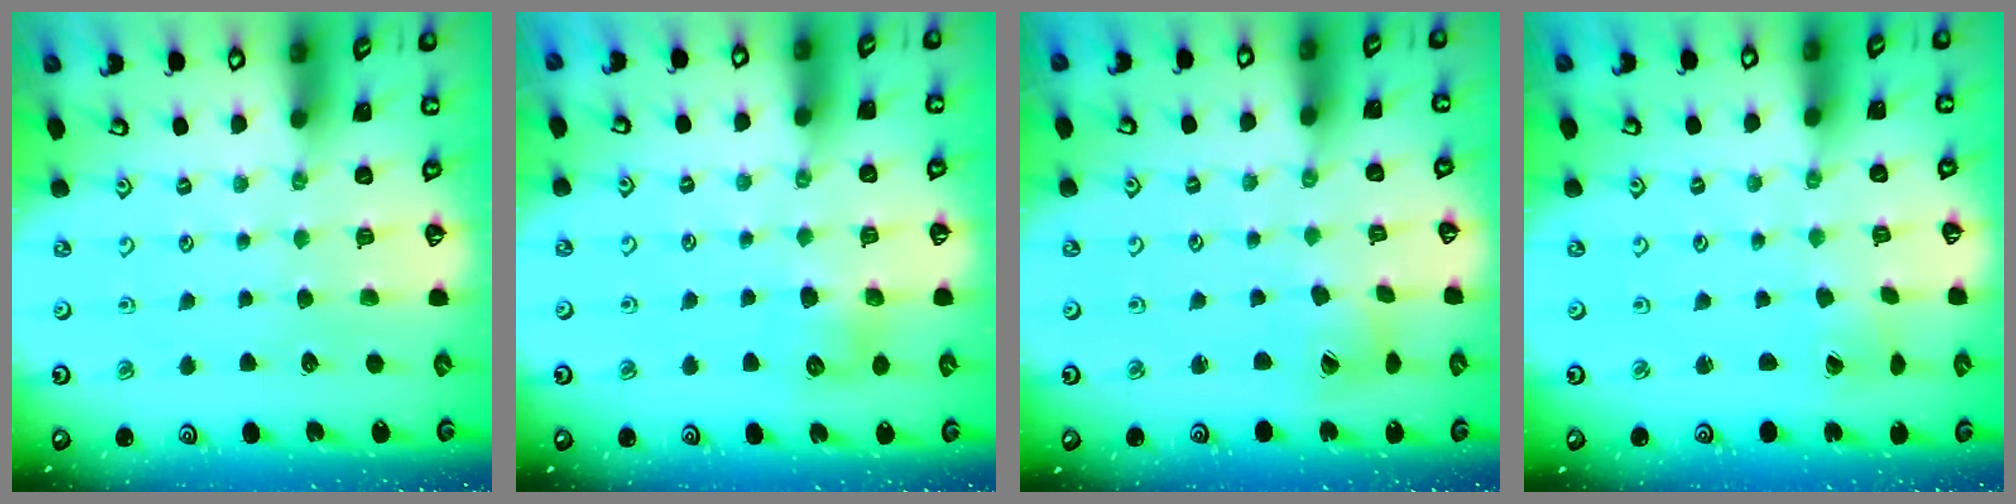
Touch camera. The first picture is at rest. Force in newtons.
{"total": 6.7, "press": 6.7, "slide": 0.4}
{"total": 6.9, "press": 6.9, "slide": 0.5}
{"total": 0.9, "press": 0.8, "slide": 0.4}